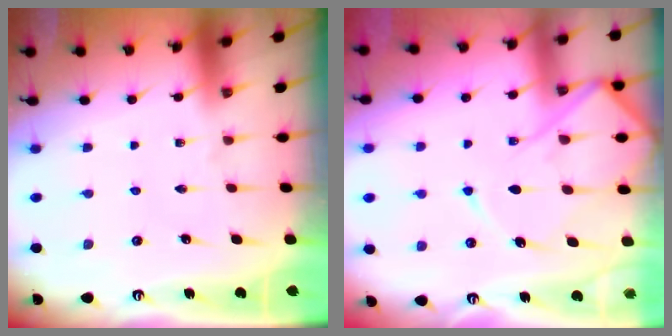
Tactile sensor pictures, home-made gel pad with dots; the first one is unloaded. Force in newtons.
{"total": 12.3, "press": 12.2, "slide": 1.3}